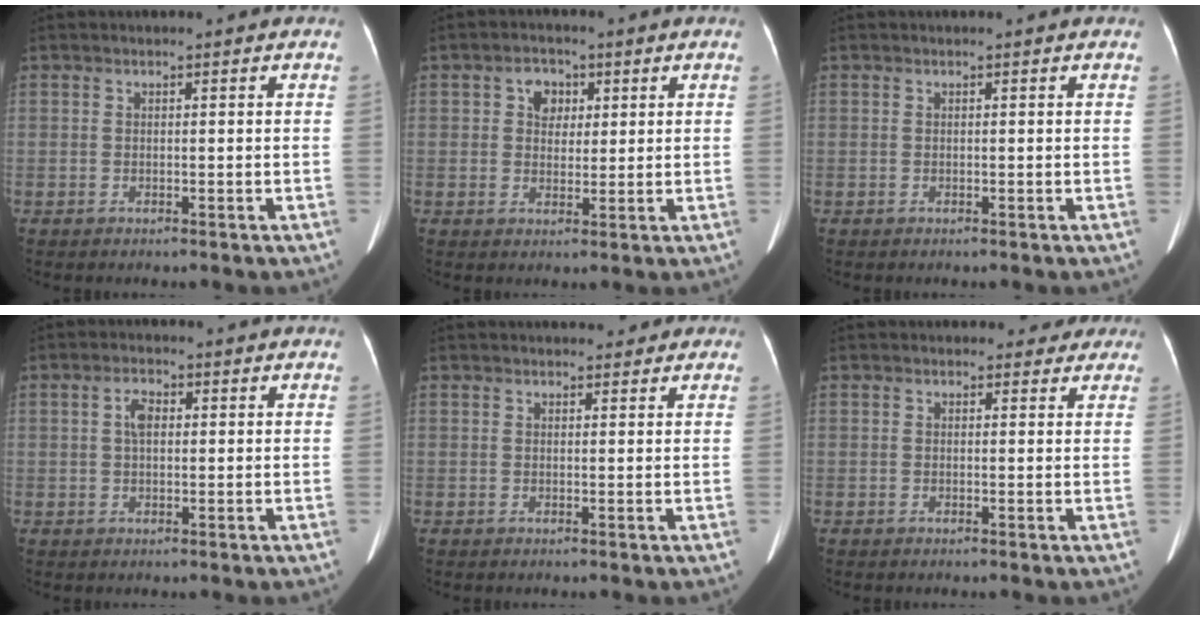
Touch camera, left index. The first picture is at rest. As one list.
[{"total": 3.8, "force": [1.3, 2.9, 2.0], "torque": [-0.031, 0.013, 0.023]}, {"total": 0.0}, {"total": 2.8, "force": [0.6, 1.3, 2.4], "torque": [-0.049, 0.014, 0.010]}, {"total": 4.3, "force": [3.7, 1.5, 1.6], "torque": [-0.009, 0.013, 0.044]}, {"total": 2.6, "force": [2.2, 1.4, 0.1], "torque": [0.012, 0.002, 0.013]}]